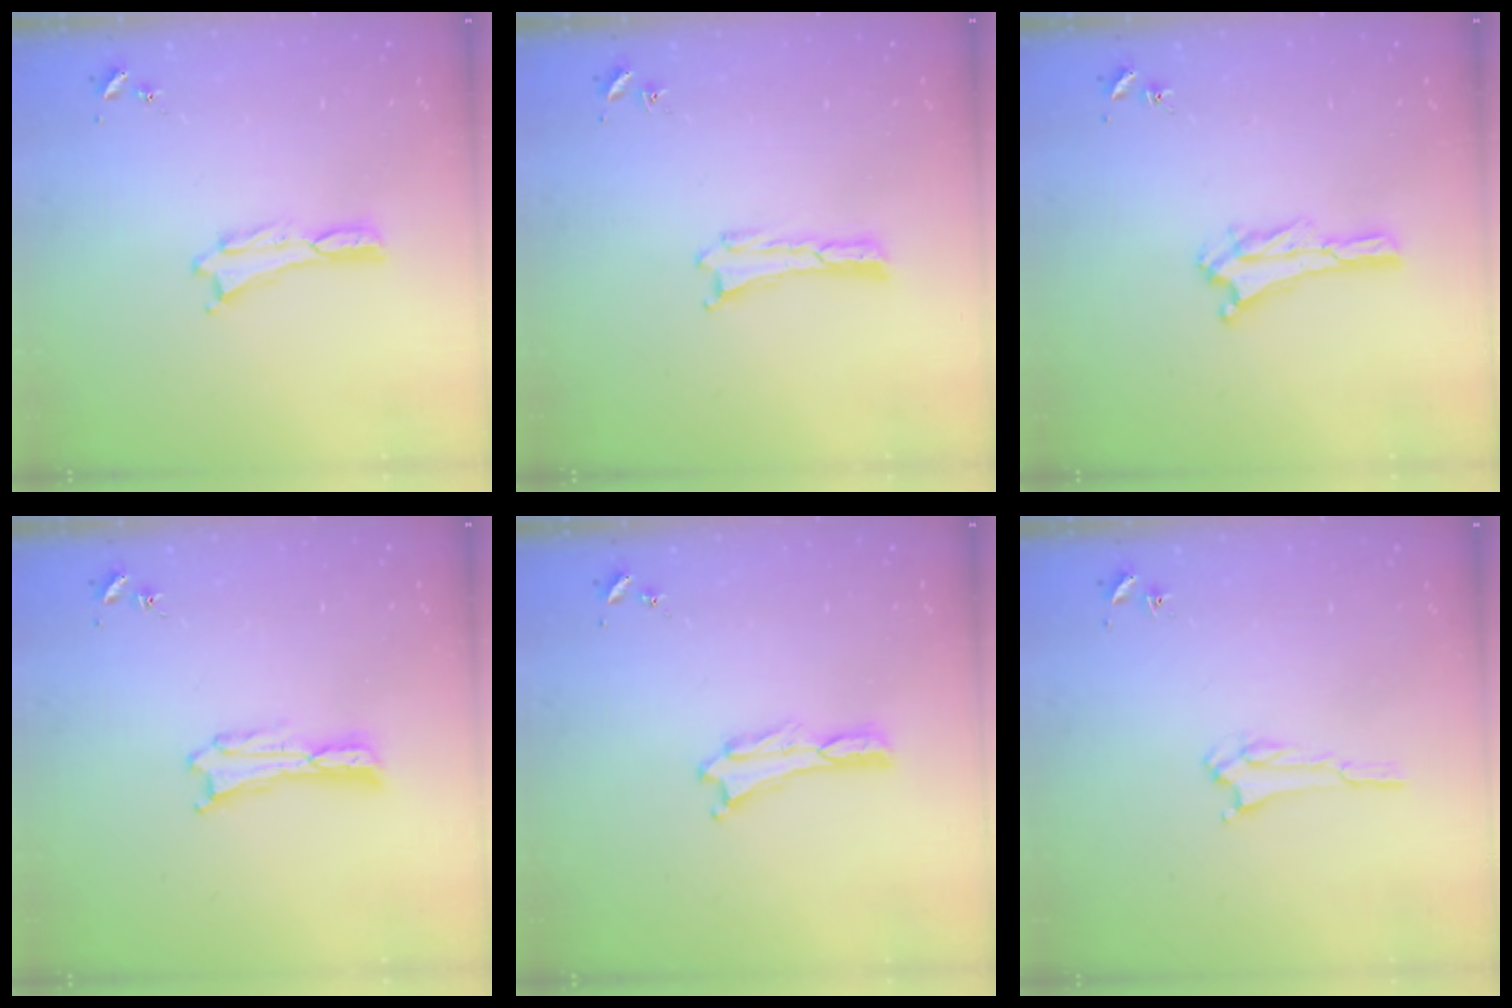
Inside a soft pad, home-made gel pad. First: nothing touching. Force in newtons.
{"total": 0.0}
{"total": 3.2, "press": 3.1, "slide": 0.3}
{"total": 0.5, "press": 0.5, "slide": 0.2}
{"total": 0.0}
{"total": 1.5, "press": 1.5, "slide": 0.2}